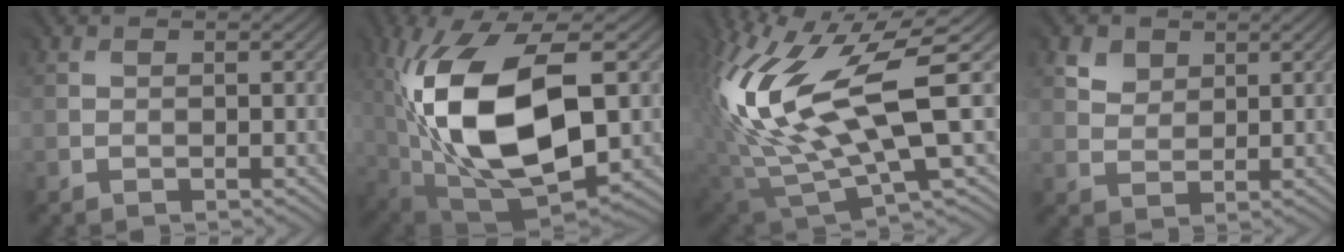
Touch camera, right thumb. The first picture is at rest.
{"total": 16.4, "force": [0.5, 8.5, 14.0], "torque": [-0.275, -0.005, 0.009]}
{"total": 16.5, "force": [2.6, 6.2, 15.1], "torque": [-0.341, -0.008, 0.057]}
{"total": 2.6, "force": [1.9, 1.8, 0.3], "torque": [-0.009, -0.002, 0.040]}